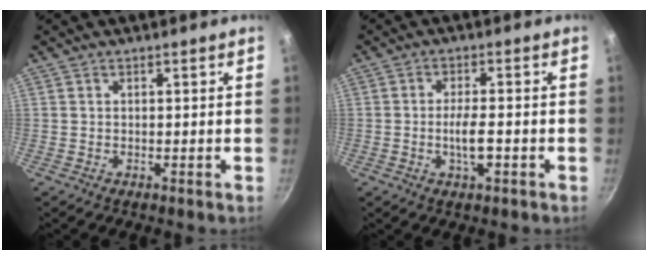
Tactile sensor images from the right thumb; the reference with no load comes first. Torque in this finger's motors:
{"motor_torque": [2.38, 2.63, 1.99, -0.78, 0.79]}